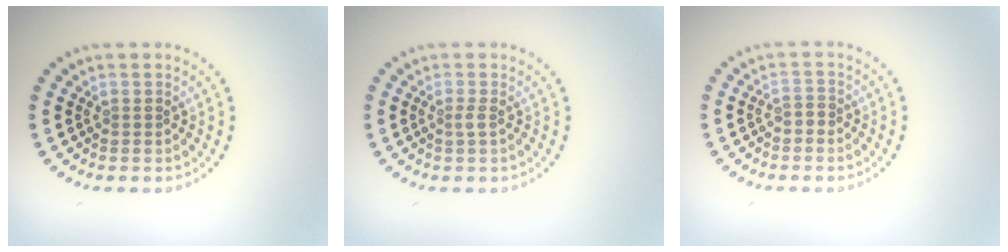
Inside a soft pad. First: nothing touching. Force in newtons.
{"total": 0.8, "press": 0.5, "slide": 0.6}
{"total": 0.9, "press": 0.9, "slide": 0.3}